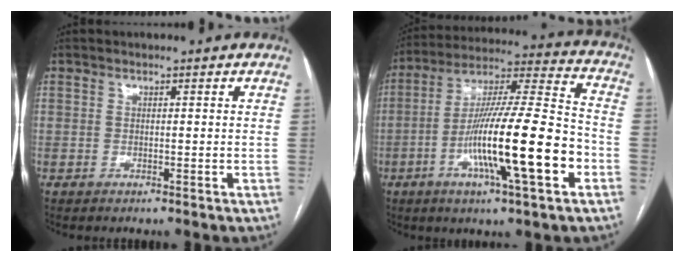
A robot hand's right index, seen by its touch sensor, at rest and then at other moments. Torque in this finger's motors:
{"motor_torque": [1.44, -0.69, 1.05, 0.21]}